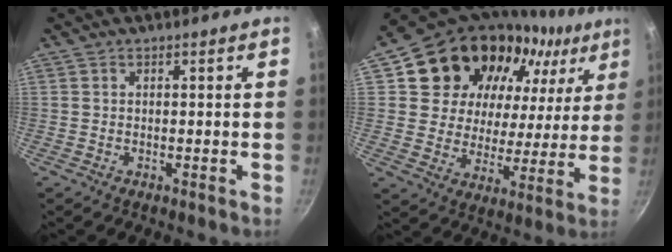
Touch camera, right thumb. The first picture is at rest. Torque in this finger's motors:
{"motor_torque": [-0.55, 2.92, -0.04, 0.35, 0.35]}